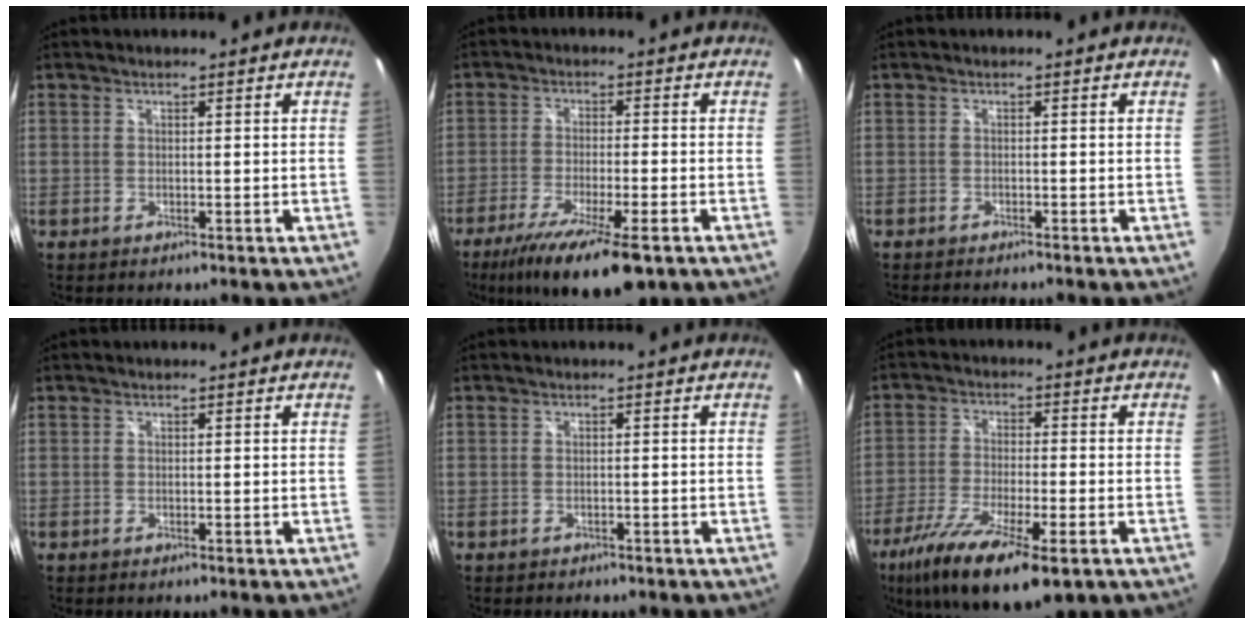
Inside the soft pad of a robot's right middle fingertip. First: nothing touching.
{"total": 14.6, "force": [-9.6, 3.0, 10.5], "torque": [-0.204, -0.045, -0.161]}
{"total": 3.0, "force": [-2.8, 0.5, 1.0], "torque": [-0.027, -0.014, -0.048]}
{"total": 0.0}
{"total": 2.2, "force": [-1.6, 1.2, 0.7], "torque": [-0.018, -0.006, -0.019]}
{"total": 16.7, "force": [-9.9, 4.6, 12.7], "torque": [-0.253, -0.049, -0.175]}